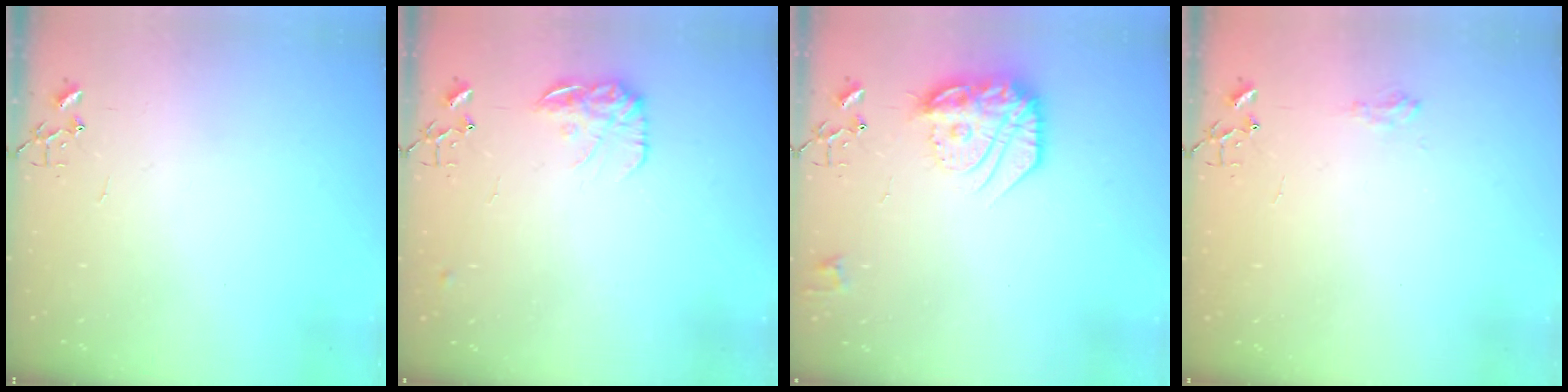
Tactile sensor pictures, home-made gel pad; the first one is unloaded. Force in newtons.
{"total": 11.4, "press": 11.4, "slide": 0.6}
{"total": 18.9, "press": 18.8, "slide": 1.6}
{"total": 7.6, "press": 7.6, "slide": 0.9}